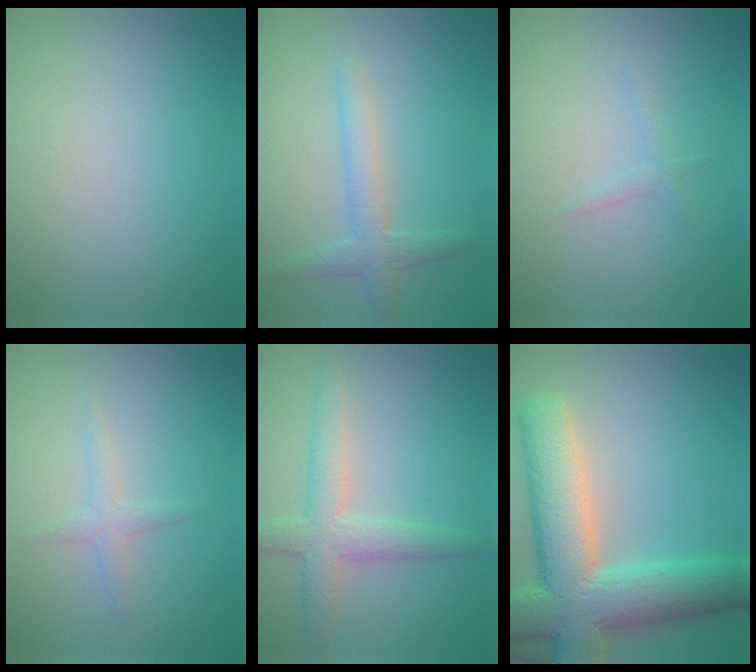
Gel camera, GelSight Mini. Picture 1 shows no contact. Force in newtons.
{"total": 2.3, "press": 2.3, "slide": 0.0}
{"total": 0.8, "press": 0.8, "slide": 0.0}
{"total": 1.3, "press": 1.3, "slide": 0.0}
{"total": 3.9, "press": 3.9, "slide": 0.1}
{"total": 11.8, "press": 11.7, "slide": 0.8}